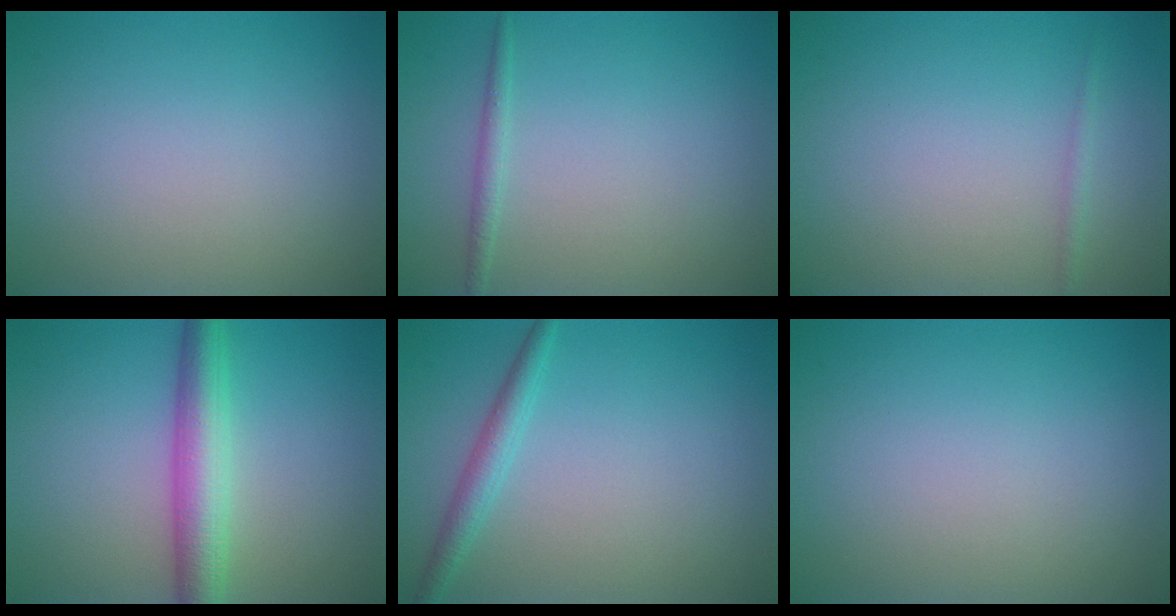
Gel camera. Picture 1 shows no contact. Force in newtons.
{"total": 1.1, "press": 1.1, "slide": 0.1}
{"total": 0.8, "press": 0.8, "slide": 0.0}
{"total": 5.0, "press": 5.0, "slide": 0.0}
{"total": 2.1, "press": 2.1, "slide": 0.1}
{"total": 0.0}